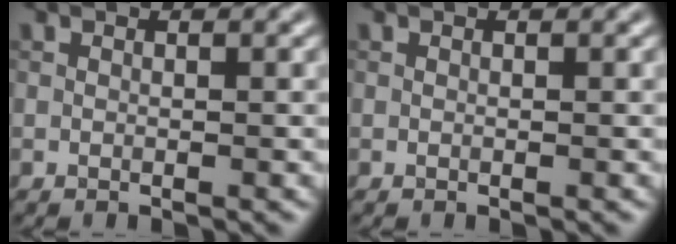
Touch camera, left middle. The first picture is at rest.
{"total": 0.0}